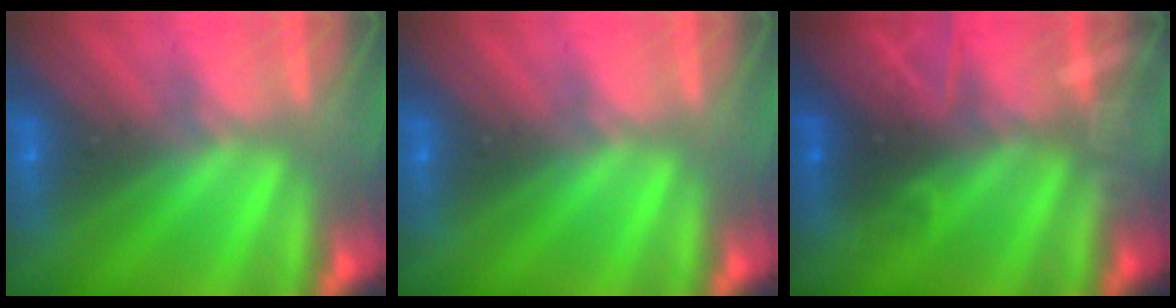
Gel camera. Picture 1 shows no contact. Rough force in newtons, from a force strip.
{"total": 0.0}
{"total": 2.9}